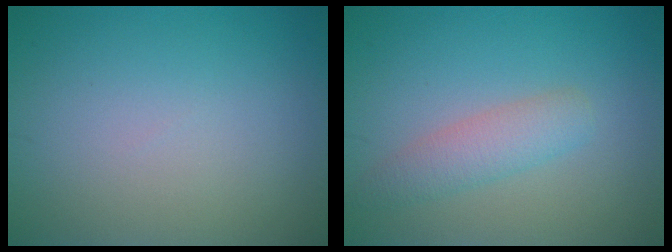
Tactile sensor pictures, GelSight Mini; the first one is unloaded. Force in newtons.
{"total": 2.7, "press": 2.7, "slide": 0.1}